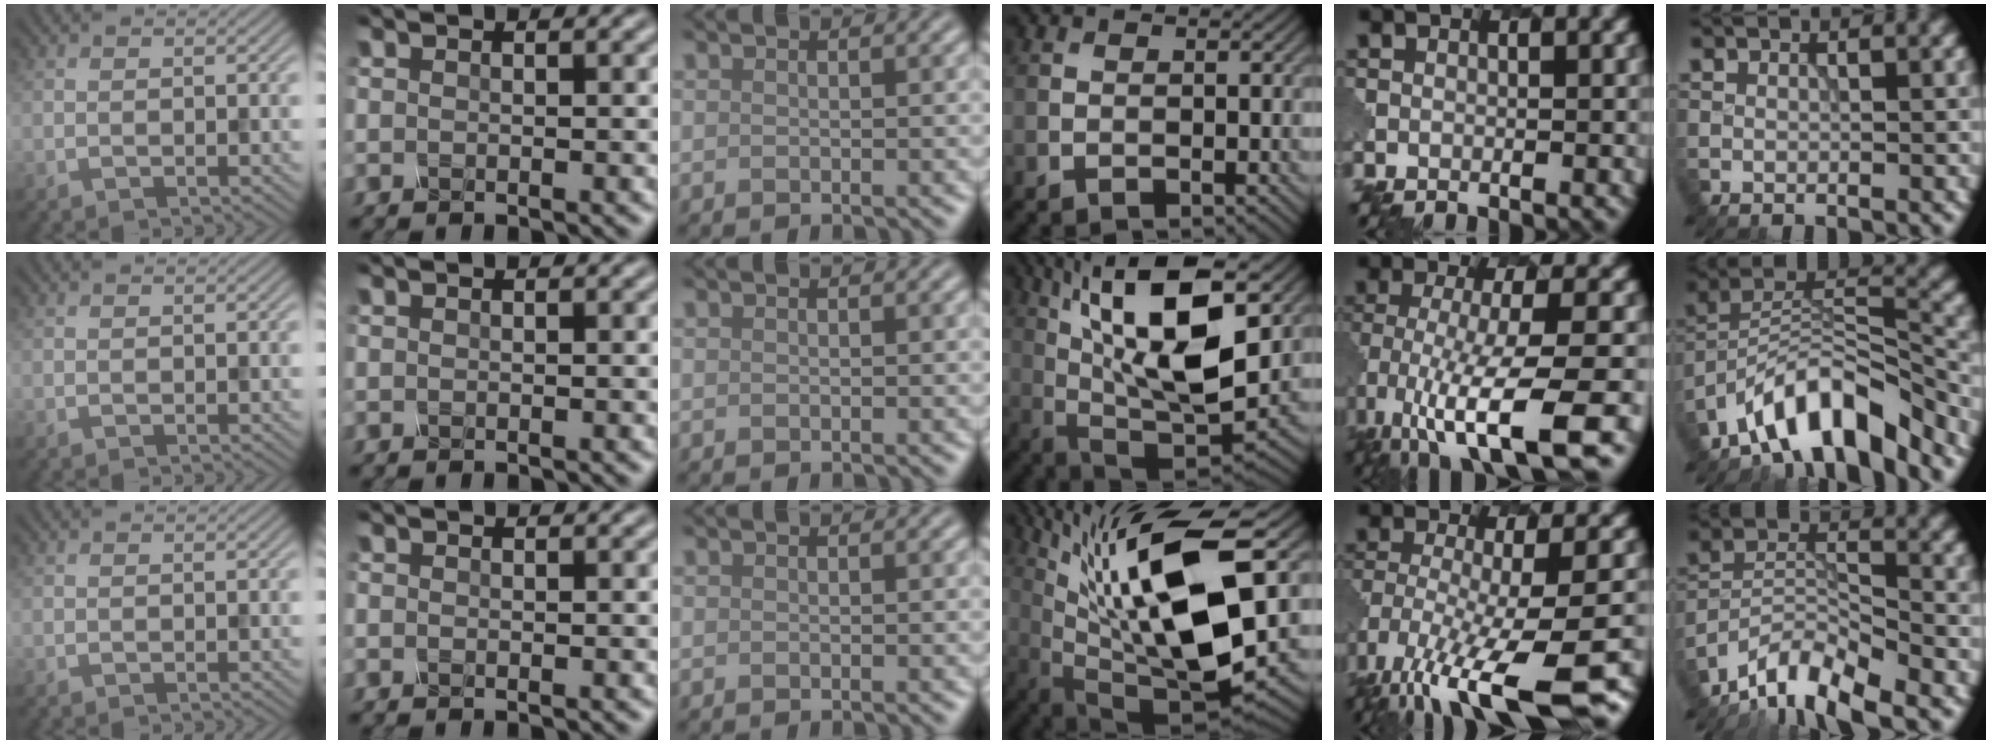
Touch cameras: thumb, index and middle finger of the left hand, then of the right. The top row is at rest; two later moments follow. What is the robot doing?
{"motion": "twist", "object": "rubiks cube"}